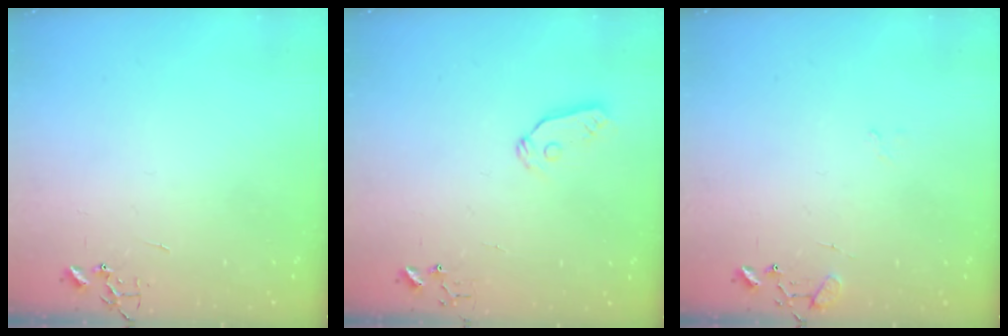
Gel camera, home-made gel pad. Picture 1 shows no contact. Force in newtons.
{"total": 6.5, "press": 6.5, "slide": 0.2}
{"total": 9.3, "press": 9.3, "slide": 0.7}